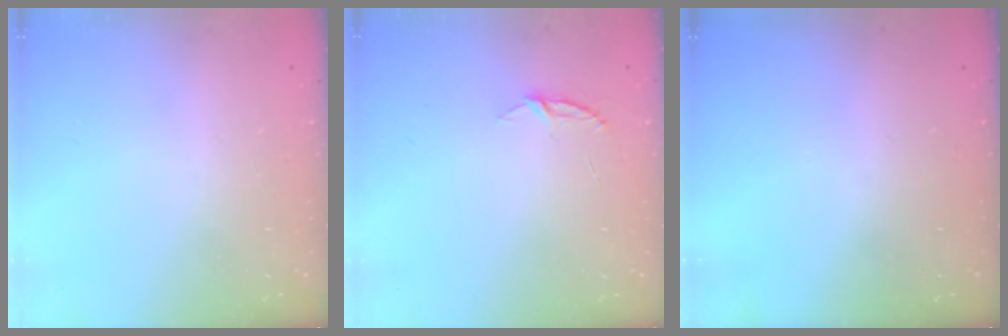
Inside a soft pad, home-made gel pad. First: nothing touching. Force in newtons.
{"total": 3.9, "press": 3.8, "slide": 0.4}
{"total": 0.0}